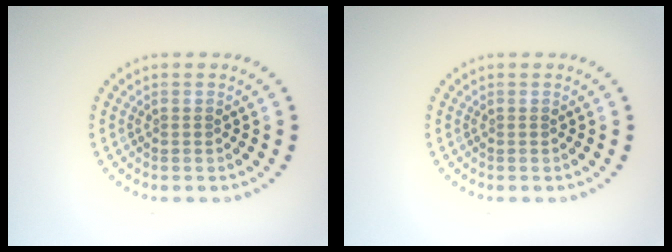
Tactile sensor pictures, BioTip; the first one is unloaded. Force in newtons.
{"total": 0.0}